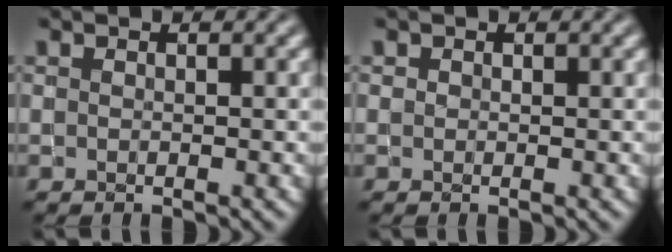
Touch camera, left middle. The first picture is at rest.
{"total": 0.0}